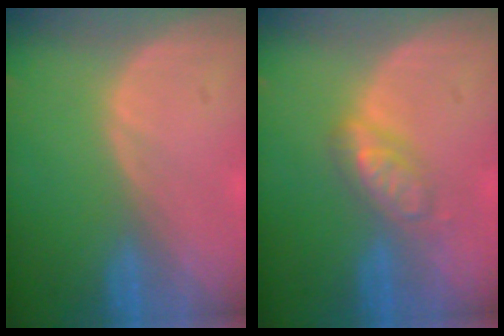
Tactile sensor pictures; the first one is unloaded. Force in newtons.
{"total": 4.5, "press": 4.5, "slide": 0.6}